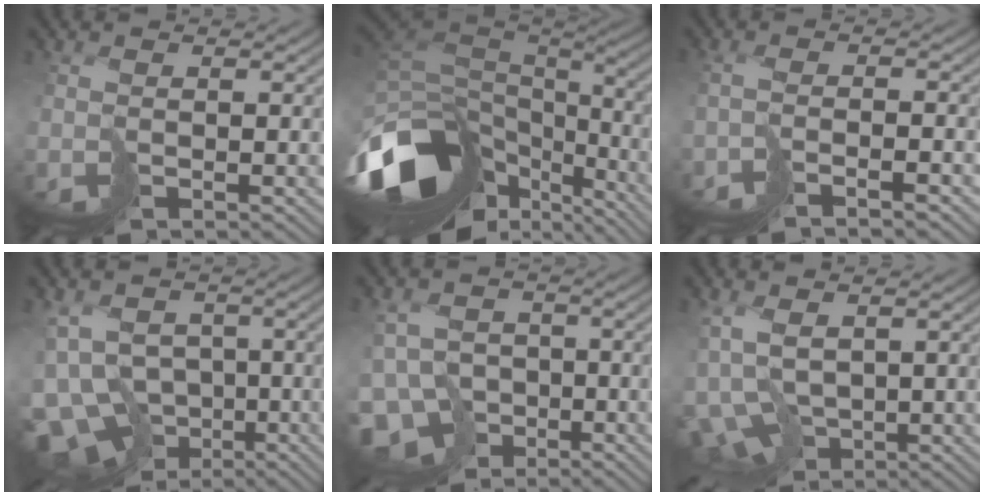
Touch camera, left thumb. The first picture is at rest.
{"total": 17.5, "force": [-8.2, 9.4, 12.3], "torque": [-0.288, -0.029, -0.115]}
{"total": 3.2, "force": [-2.7, -0.7, 1.5], "torque": [-0.022, 0.004, -0.048]}
{"total": 12.0, "force": [-6.0, 8.1, 6.5], "torque": [-0.150, -0.020, -0.080]}
{"total": 9.3, "force": [-5.5, 6.1, 4.3], "torque": [-0.084, -0.019, -0.094]}
{"total": 8.0, "force": [-1.4, 4.6, 6.3], "torque": [-0.159, -0.024, -0.012]}